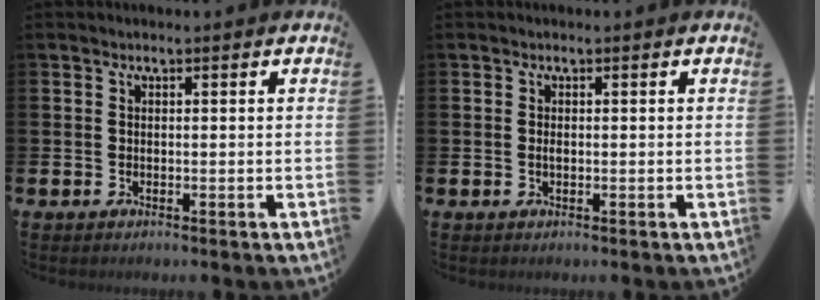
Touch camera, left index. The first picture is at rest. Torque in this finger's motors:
{"motor_torque": [0.31, 0.23, 0.00, 0.00]}